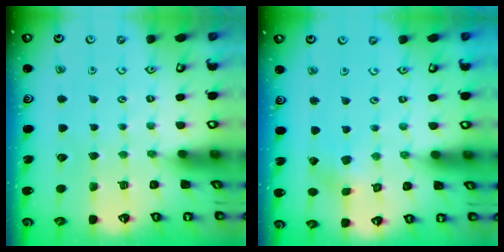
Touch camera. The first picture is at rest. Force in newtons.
{"total": 1.4, "press": 1.3, "slide": 0.3}